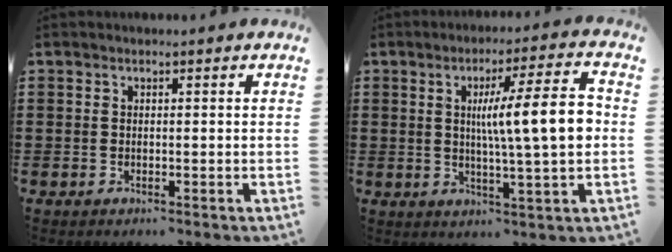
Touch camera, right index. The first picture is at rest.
{"total": 12.0, "force": [1.4, 1.7, 11.8], "torque": [-0.188, -0.005, 0.015]}